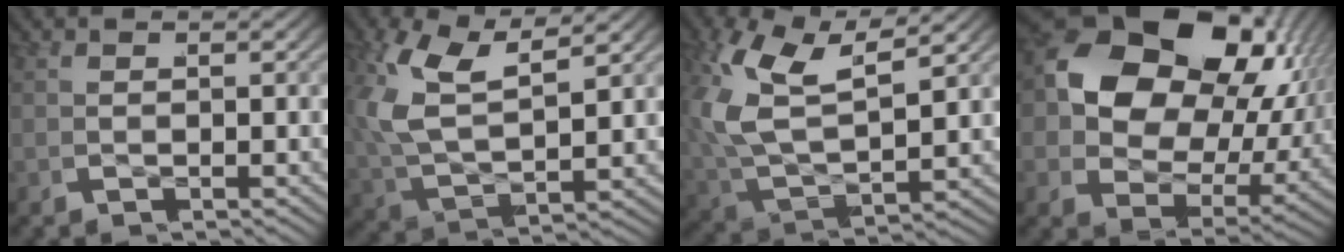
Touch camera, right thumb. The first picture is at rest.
{"total": 8.1, "force": [2.0, 5.2, 5.8], "torque": [-0.162, -0.024, 0.054]}
{"total": 9.0, "force": [1.8, 5.8, 6.6], "torque": [-0.179, -0.029, 0.048]}
{"total": 19.1, "force": [2.9, 13.6, 13.2], "torque": [-0.264, -0.022, 0.047]}